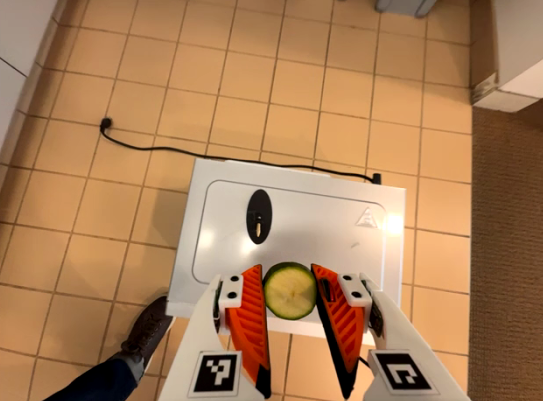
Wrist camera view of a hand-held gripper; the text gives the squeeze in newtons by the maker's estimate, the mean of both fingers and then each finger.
{"total": 7.1, "left": 6.6, "right": 7.6}